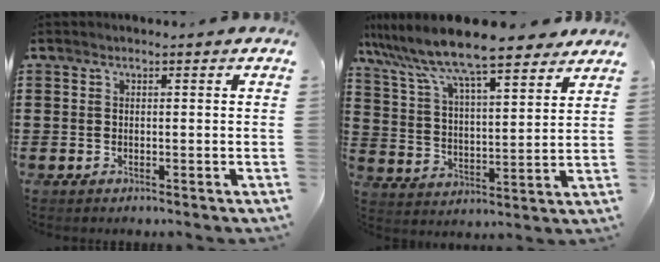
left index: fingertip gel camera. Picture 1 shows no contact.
{"total": 9.8, "force": [8.7, 0.8, 4.4], "torque": [-0.121, -0.046, 0.146]}